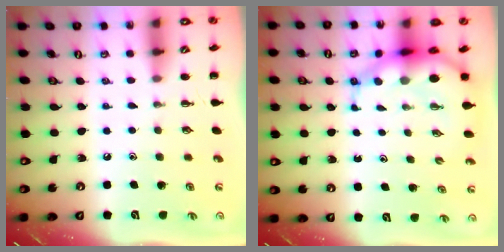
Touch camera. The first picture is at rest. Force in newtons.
{"total": 7.2, "press": 6.8, "slide": 2.1}